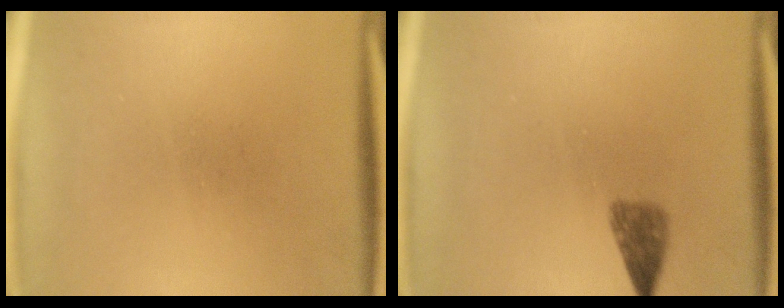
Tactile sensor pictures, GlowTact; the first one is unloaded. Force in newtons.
{"total": 2.4}